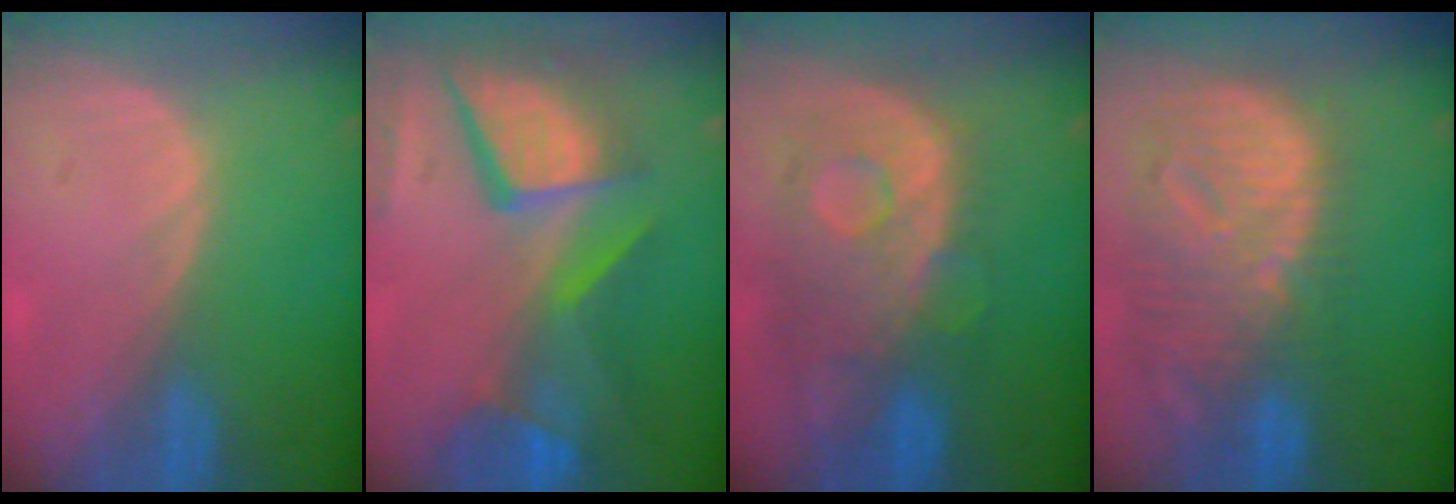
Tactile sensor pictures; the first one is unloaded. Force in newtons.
{"total": 12.4, "press": 10.2, "slide": 7.1}
{"total": 11.2, "press": 9.7, "slide": 5.5}
{"total": 12.7, "press": 10.9, "slide": 6.4}